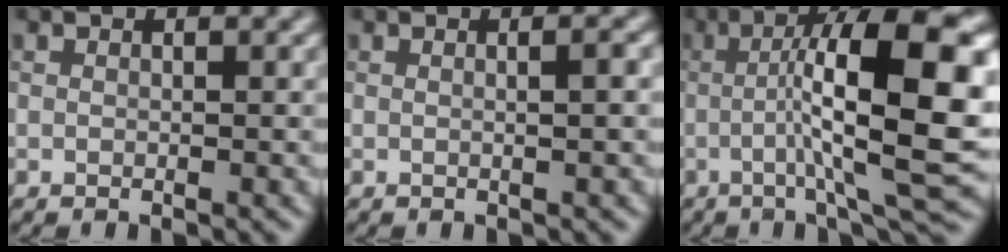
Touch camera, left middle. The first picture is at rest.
{"total": 1.9, "force": [0.2, 0.6, 1.8], "torque": [-0.020, 0.005, -0.003]}
{"total": 12.0, "force": [-0.4, 2.1, 11.8], "torque": [-0.163, 0.026, -0.012]}